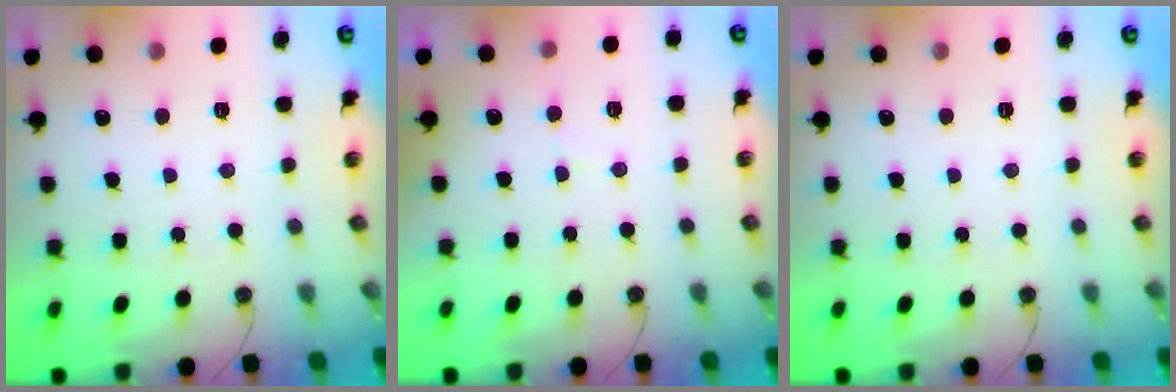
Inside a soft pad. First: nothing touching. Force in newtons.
{"total": 3.0, "press": 2.7, "slide": 1.3}
{"total": 0.0}